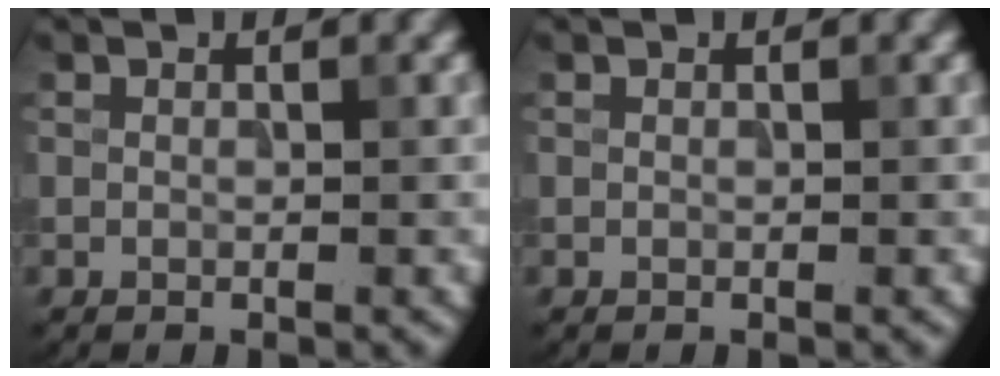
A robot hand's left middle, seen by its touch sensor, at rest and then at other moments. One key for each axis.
{"total": 0.0}